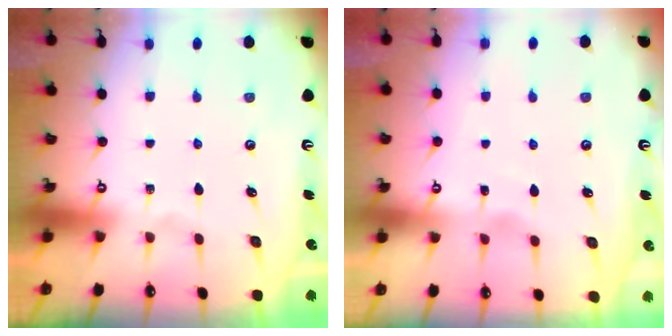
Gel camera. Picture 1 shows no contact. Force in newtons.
{"total": 1.7, "press": 1.7, "slide": 0.2}